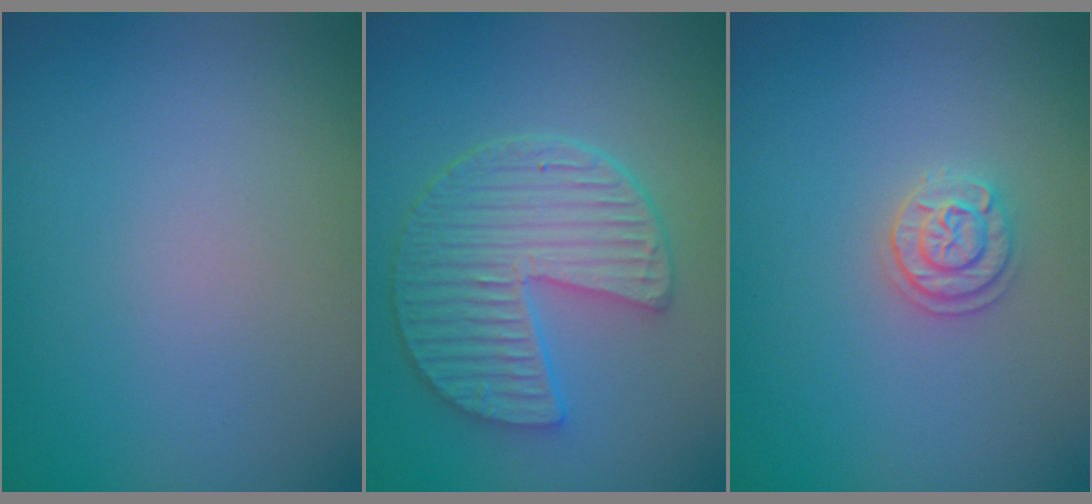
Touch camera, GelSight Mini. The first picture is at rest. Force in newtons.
{"total": 5.9, "press": 4.7, "slide": 3.5}
{"total": 1.9, "press": 1.9, "slide": 0.2}